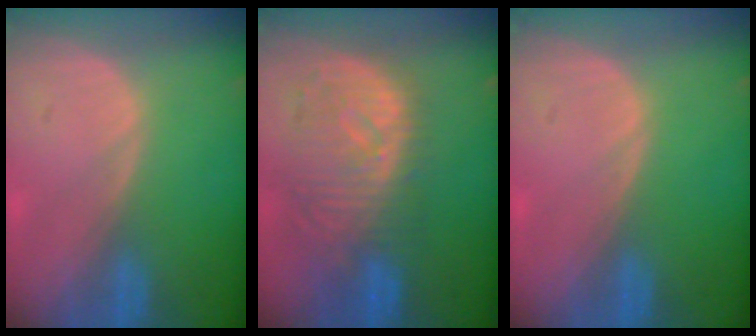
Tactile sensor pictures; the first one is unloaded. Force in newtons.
{"total": 10.6, "press": 9.4, "slide": 4.8}
{"total": 0.0}